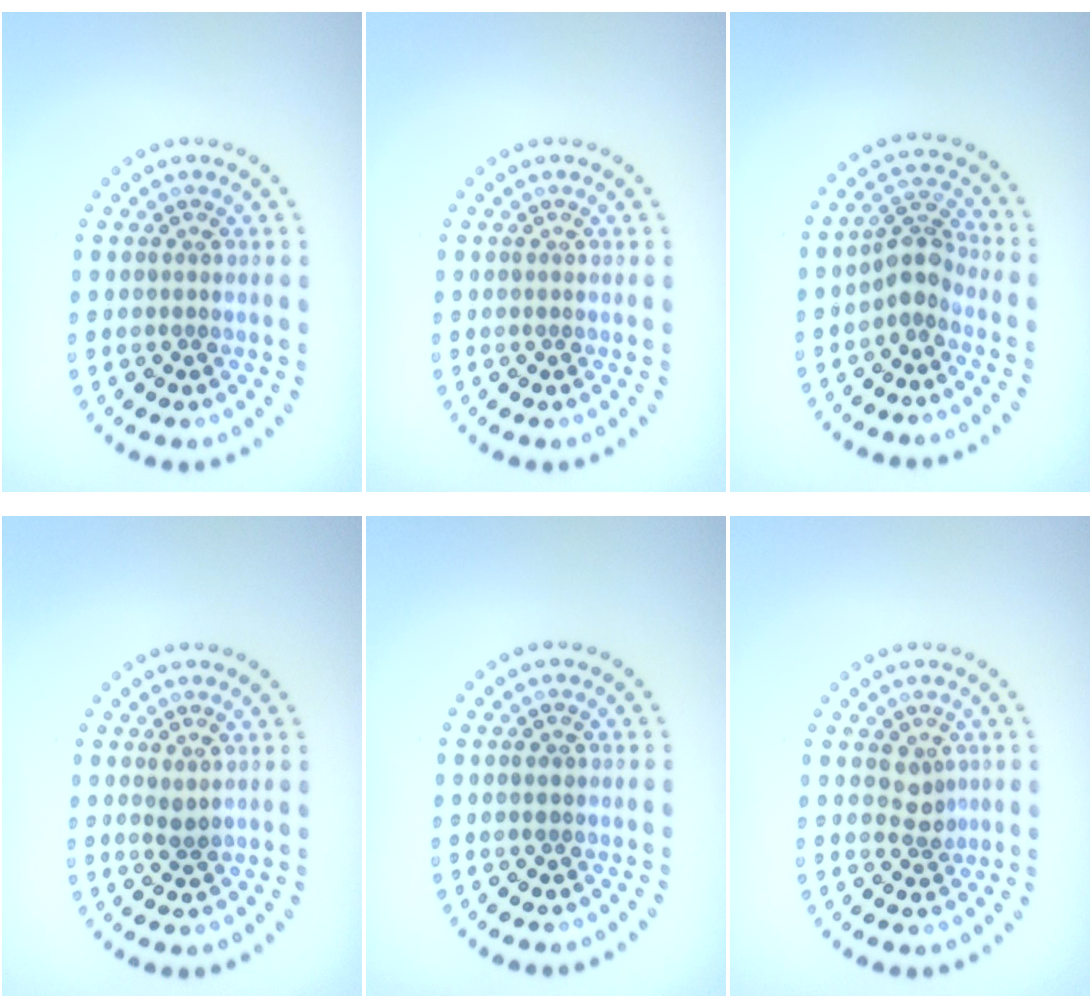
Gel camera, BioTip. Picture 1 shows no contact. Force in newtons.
{"total": 0.0}
{"total": 2.6, "press": 2.1, "slide": 1.6}
{"total": 0.9, "press": 0.8, "slide": 0.4}
{"total": 0.8, "press": 0.8, "slide": 0.2}
{"total": 1.7, "press": 1.4, "slide": 1.0}